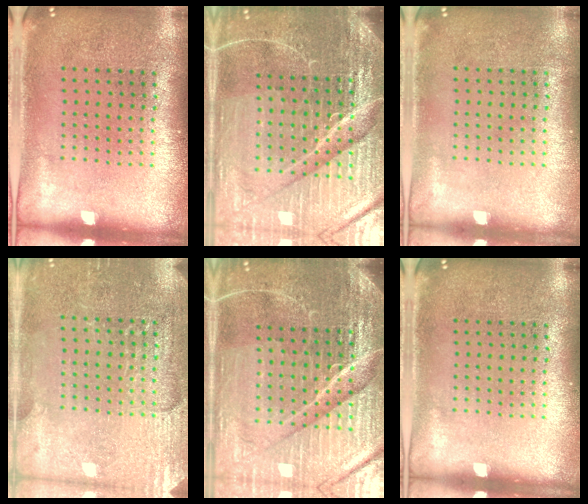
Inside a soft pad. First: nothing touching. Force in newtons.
{"total": 6.5, "press": 5.8, "slide": 3.0}
{"total": 0.0}
{"total": 2.9, "press": 2.9, "slide": 0.2}
{"total": 6.3, "press": 5.7, "slide": 2.8}
{"total": 0.0}